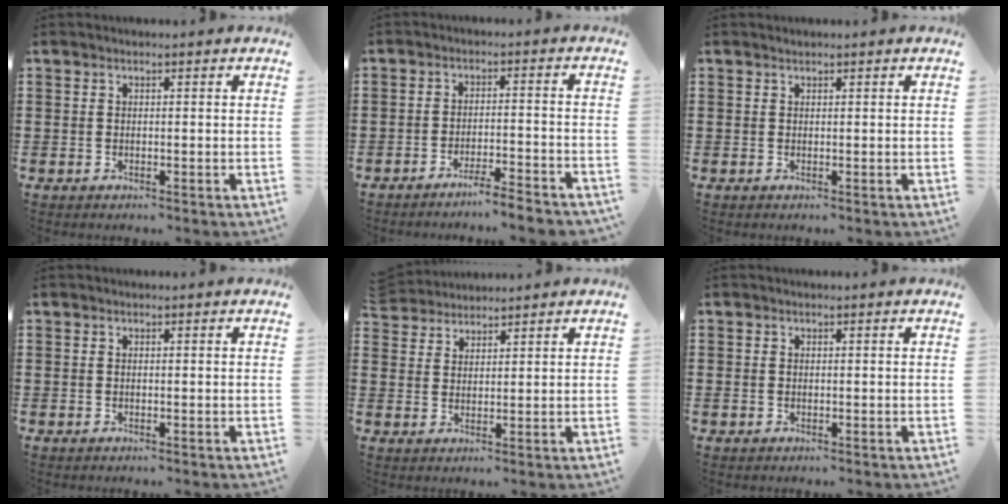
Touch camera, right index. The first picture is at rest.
{"total": 3.9, "force": [-3.6, -0.5, 1.2], "torque": [-0.021, -0.006, -0.073]}
{"total": 0.0}
{"total": 0.0}
{"total": 3.2, "force": [3.1, 0.6, -0.3], "torque": [-0.004, -0.003, 0.061]}
{"total": 0.5, "force": [-0.1, 0.5, 0.2], "torque": [-0.006, 0.004, -0.002]}